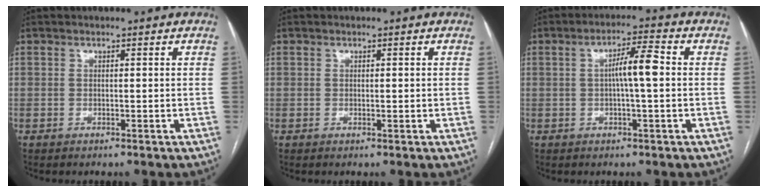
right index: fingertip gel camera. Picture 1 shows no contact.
{"total": 0.7, "force": [0.0, 0.3, 0.7], "torque": [-0.013, 0.000, 0.002]}
{"total": 5.4, "force": [0.2, 0.5, 5.4], "torque": [-0.092, 0.016, 0.003]}